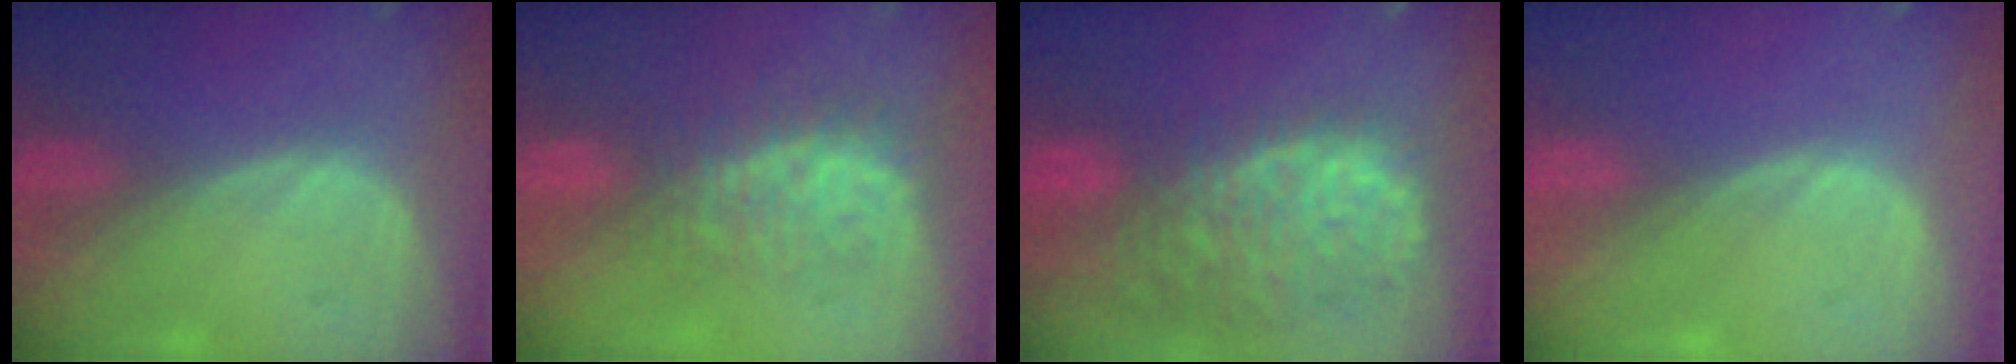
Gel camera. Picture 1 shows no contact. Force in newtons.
{"total": 7.8, "press": 7.2, "slide": 2.9}
{"total": 13.5, "press": 11.1, "slide": 7.8}
{"total": 0.0}